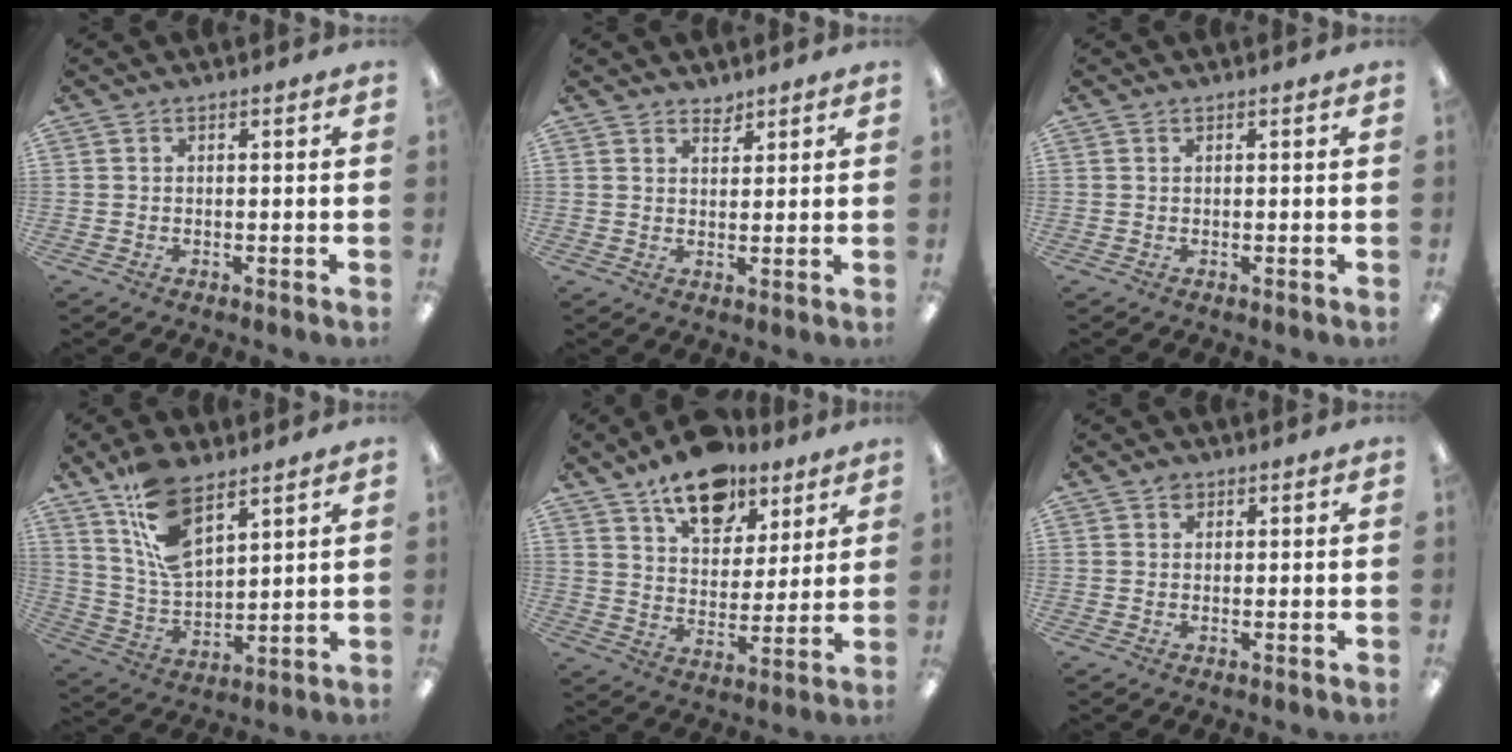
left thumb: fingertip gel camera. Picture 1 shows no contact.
{"total": 2.5, "force": [2.3, 1.0, 0.2], "torque": [0.011, -0.017, 0.041]}
{"total": 0.0}
{"total": 14.0, "force": [8.8, 6.5, 8.7], "torque": [-0.179, -0.031, 0.161]}
{"total": 14.9, "force": [10.9, 8.0, 6.3], "torque": [-0.090, -0.060, 0.194]}
{"total": 1.5, "force": [0.9, 1.1, 0.6], "torque": [-0.013, 0.002, 0.016]}